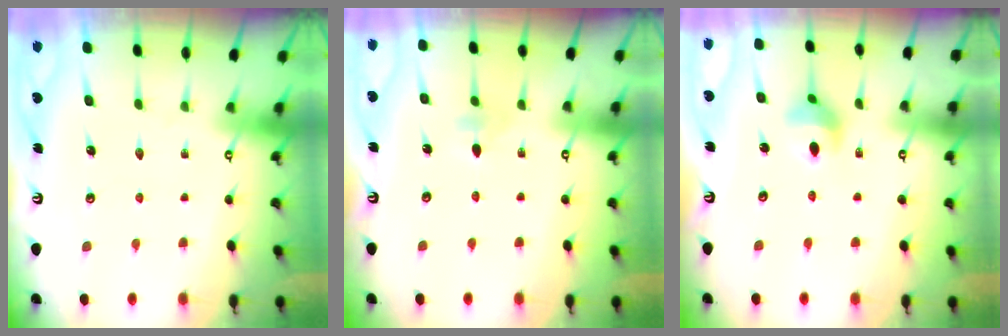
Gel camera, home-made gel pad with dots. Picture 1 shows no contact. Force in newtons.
{"total": 3.7, "press": 3.6, "slide": 0.8}
{"total": 5.7, "press": 5.7, "slide": 0.4}